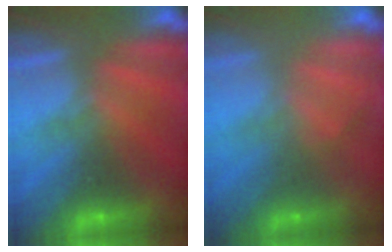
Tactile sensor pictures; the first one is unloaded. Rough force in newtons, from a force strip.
{"total": 2.3}